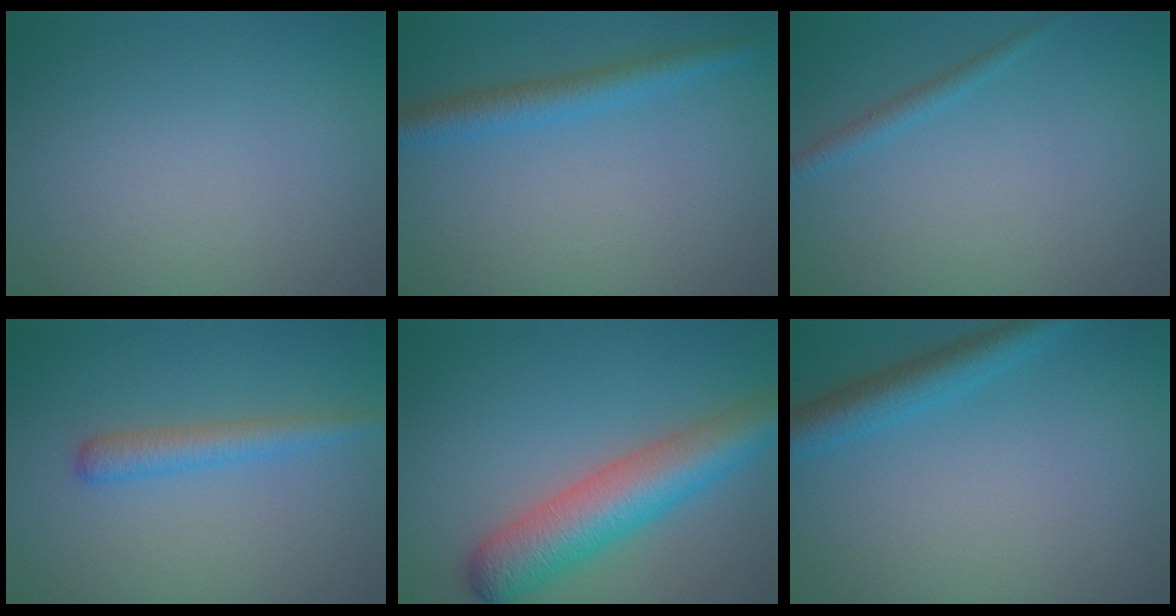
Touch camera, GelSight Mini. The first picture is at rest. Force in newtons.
{"total": 2.9, "press": 2.9, "slide": 0.1}
{"total": 1.2, "press": 1.1, "slide": 0.1}
{"total": 2.5, "press": 2.5, "slide": 0.1}
{"total": 7.0, "press": 7.0, "slide": 0.2}
{"total": 3.5, "press": 3.5, "slide": 0.2}